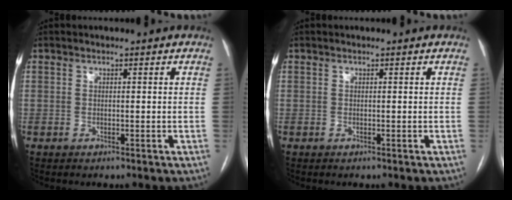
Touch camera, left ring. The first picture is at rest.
{"total": 0.0}